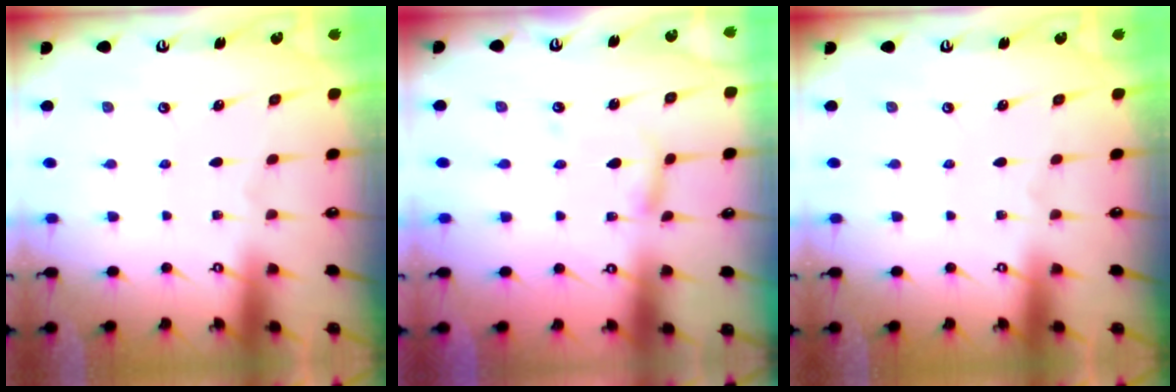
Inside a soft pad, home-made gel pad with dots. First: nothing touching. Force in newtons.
{"total": 4.2, "press": 4.2, "slide": 0.3}
{"total": 0.0}